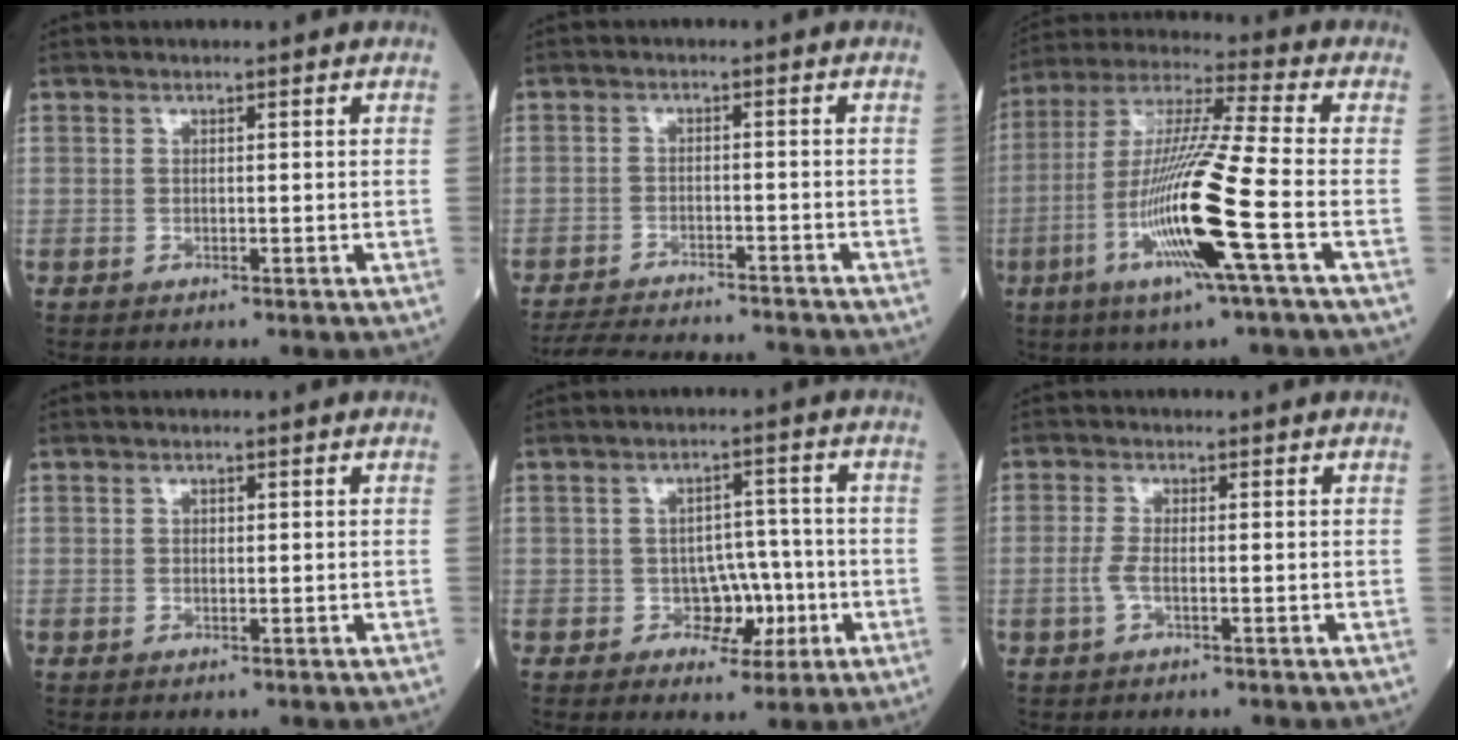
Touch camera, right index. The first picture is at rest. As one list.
[{"total": 12.3, "force": [-11.7, 1.4, 3.5], "torque": [-0.059, -0.002, -0.164]}, {"total": 16.6, "force": [-5.2, -1.1, 15.7], "torque": [-0.320, -0.018, -0.105]}, {"total": 0.5, "force": [0.2, 0.4, 0.3], "torque": [-0.010, 0.000, 0.006]}, {"total": 5.2, "force": [-1.5, 3.8, 3.2], "torque": [-0.037, 0.013, -0.016]}, {"total": 2.1, "force": [-0.5, 0.5, 2.0], "torque": [-0.052, -0.002, -0.013]}]